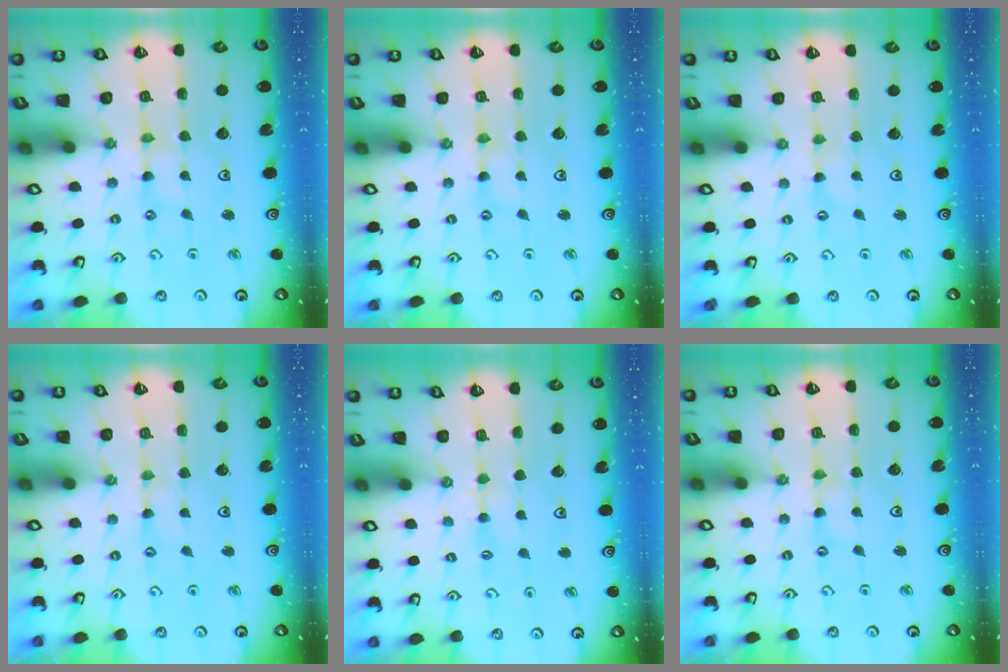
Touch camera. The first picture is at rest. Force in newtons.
{"total": 0.7, "press": 0.7, "slide": 0.1}
{"total": 0.0}
{"total": 2.0, "press": 1.9, "slide": 0.4}
{"total": 3.0, "press": 2.9, "slide": 0.4}
{"total": 0.8, "press": 0.8, "slide": 0.1}